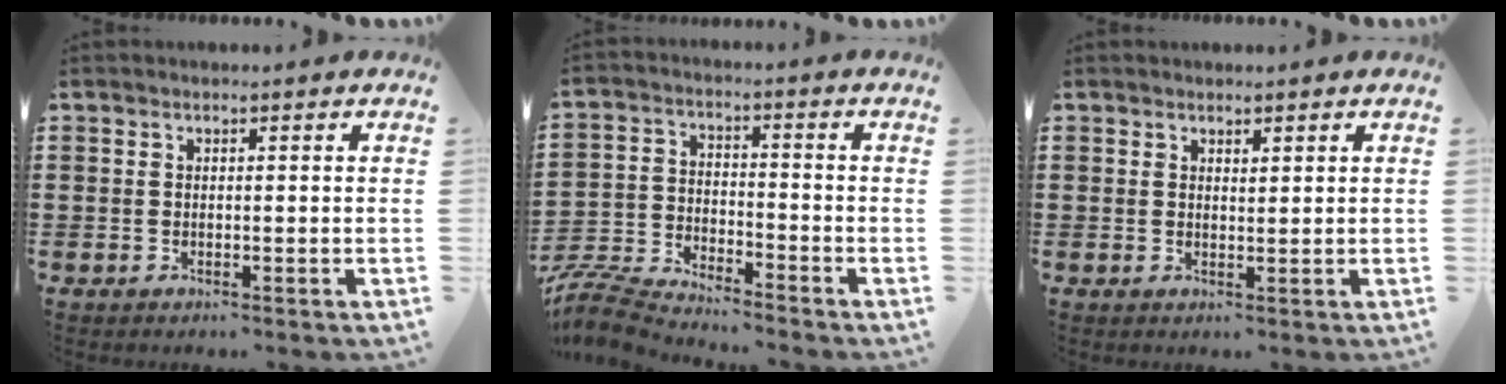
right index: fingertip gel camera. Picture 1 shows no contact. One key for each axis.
{"total": 6.8, "fx": -6.8, "fy": 0.1, "fz": 1.0, "tx": -0.045, "ty": -0.006, "tz": -0.141}
{"total": 0.9, "fx": 0.9, "fy": 0.3, "fz": 0.2, "tx": -0.004, "ty": 0.002, "tz": 0.016}